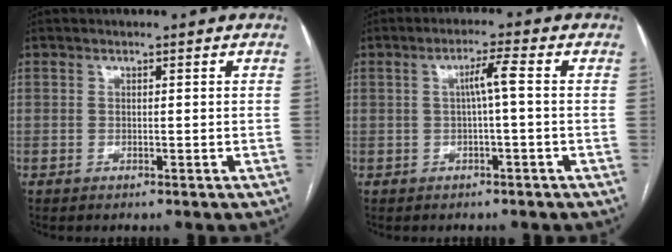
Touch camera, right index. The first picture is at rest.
{"total": 3.4, "force": [0.1, -0.2, 3.3], "torque": [-0.060, 0.008, 0.002]}